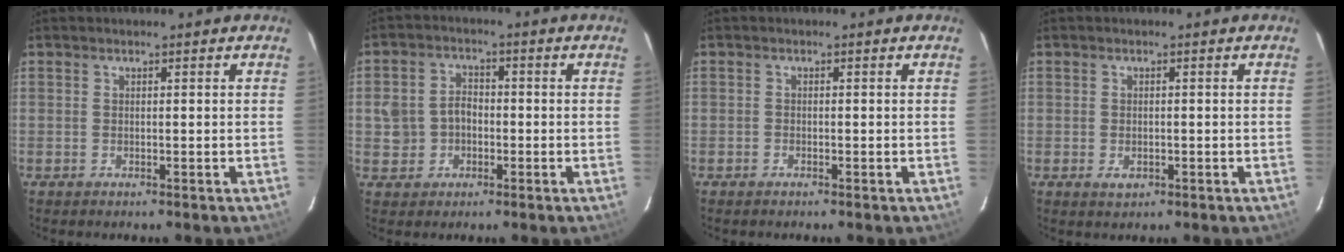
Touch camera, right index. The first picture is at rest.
{"total": 5.8, "force": [-1.0, 5.2, 2.4], "torque": [-0.061, 0.019, -0.010]}
{"total": 0.6, "force": [-0.5, 0.3, 0.0], "torque": [-0.003, 0.001, -0.011]}
{"total": 1.8, "force": [-0.5, 1.3, 1.1], "torque": [-0.018, -0.002, -0.007]}